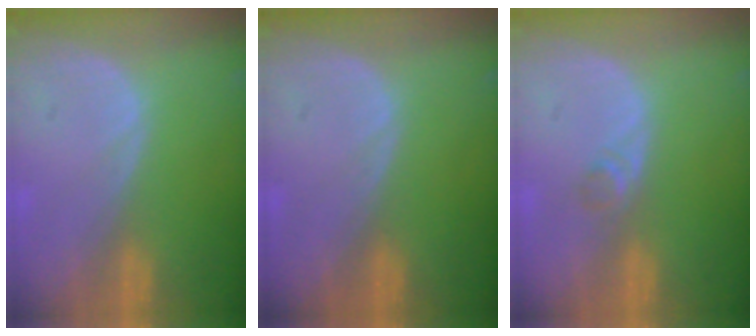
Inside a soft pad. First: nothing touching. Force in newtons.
{"total": 0.0}
{"total": 1.6, "press": 1.4, "slide": 0.8}